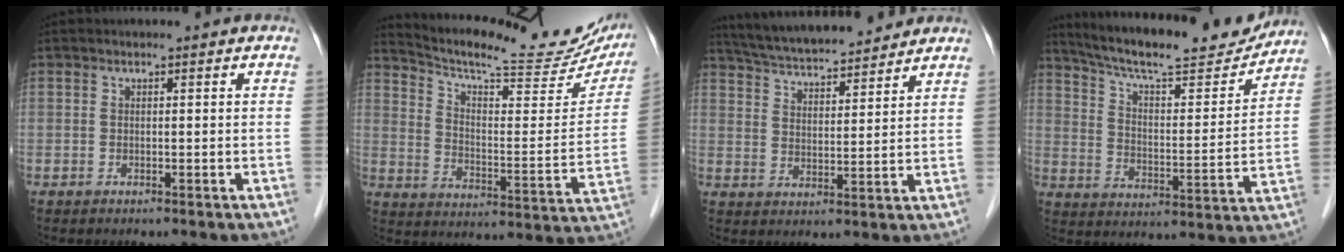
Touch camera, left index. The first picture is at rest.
{"total": 23.8, "force": [21.6, 4.2, 9.2], "torque": [-0.140, -0.036, 0.283]}
{"total": 14.6, "force": [13.5, 1.8, 5.5], "torque": [-0.099, 0.024, 0.218]}
{"total": 19.9, "force": [18.1, 2.7, 7.8], "torque": [-0.132, -0.009, 0.266]}